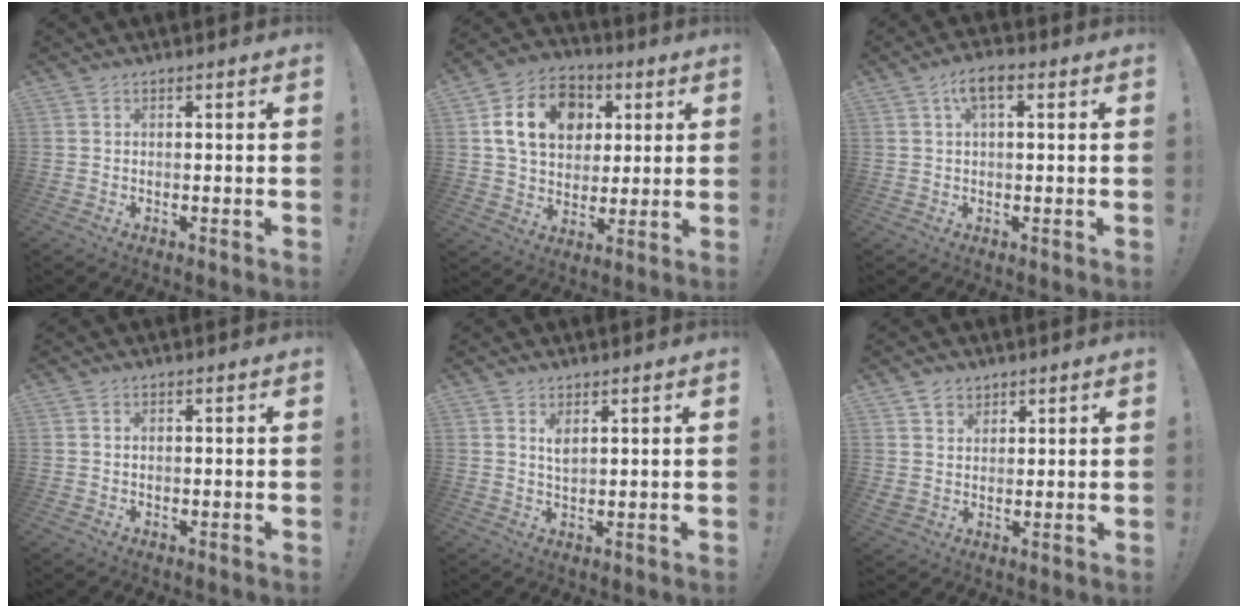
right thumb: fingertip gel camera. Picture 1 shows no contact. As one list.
[{"total": 17.0, "force": [4.9, 13.2, 9.7], "torque": [-0.147, -0.005, 0.095]}, {"total": 5.0, "force": [1.5, 2.2, 4.2], "torque": [-0.069, 0.006, 0.024]}, {"total": 0.7, "force": [0.0, 0.6, 0.4], "torque": [-0.017, 0.006, 0.001]}, {"total": 3.2, "force": [1.7, 1.2, 2.5], "torque": [-0.037, -0.013, 0.027]}, {"total": 5.2, "force": [3.3, 4.1, 0.3], "torque": [-0.007, -0.021, 0.065]}]